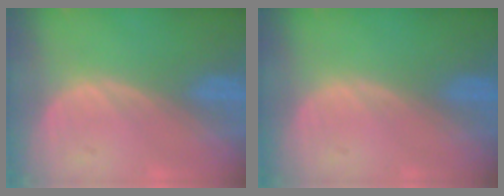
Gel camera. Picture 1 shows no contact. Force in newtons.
{"total": 0.0}